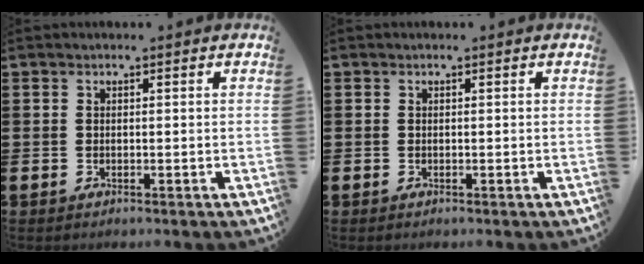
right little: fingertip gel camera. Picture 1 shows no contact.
{"total": 0.0}